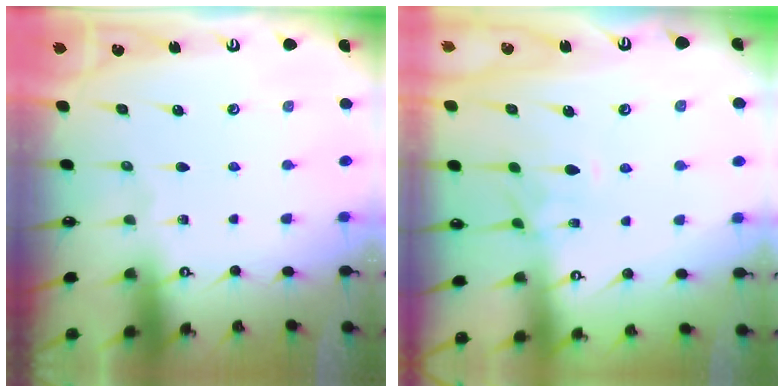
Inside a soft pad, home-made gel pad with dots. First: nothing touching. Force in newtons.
{"total": 1.0, "press": 0.4, "slide": 0.9}